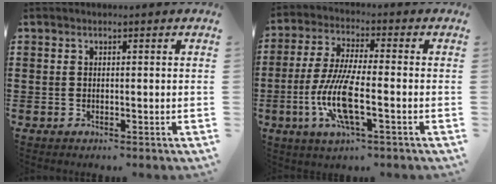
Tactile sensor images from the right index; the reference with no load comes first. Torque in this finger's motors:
{"motor_torque": [2.14, 0.00, 1.05, 0.21]}